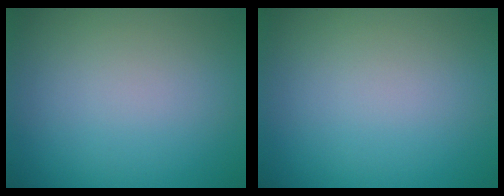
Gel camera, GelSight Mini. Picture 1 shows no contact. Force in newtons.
{"total": 0.0}